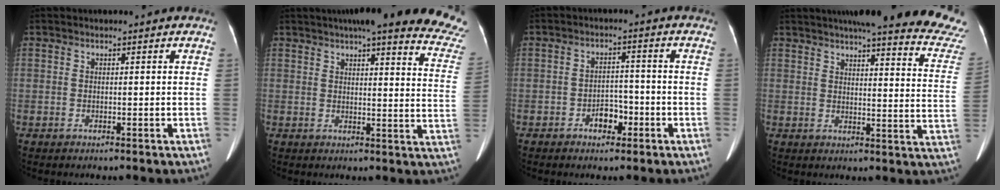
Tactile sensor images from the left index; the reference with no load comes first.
{"total": 24.6, "force": [22.0, 2.4, 10.8], "torque": [-0.126, -0.057, 0.234]}
{"total": 3.7, "force": [-2.2, 2.2, 2.0], "torque": [-0.032, 0.007, -0.032]}
{"total": 26.4, "force": [24.1, 1.3, 10.7], "torque": [-0.140, -0.075, 0.269]}